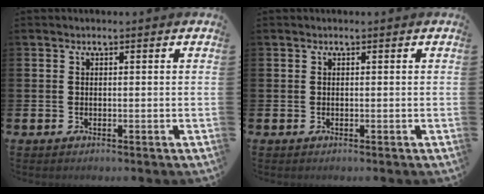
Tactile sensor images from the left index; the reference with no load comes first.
{"total": 0.0}